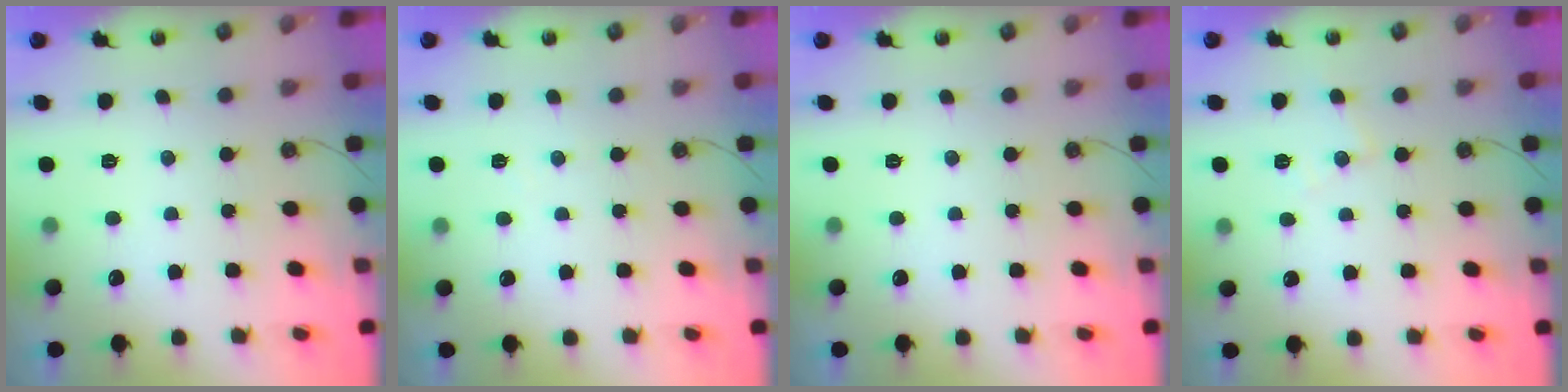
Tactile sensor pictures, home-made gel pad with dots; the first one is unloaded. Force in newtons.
{"total": 2.0, "press": 2.0, "slide": 0.3}
{"total": 0.0}
{"total": 6.3, "press": 6.2, "slide": 0.9}